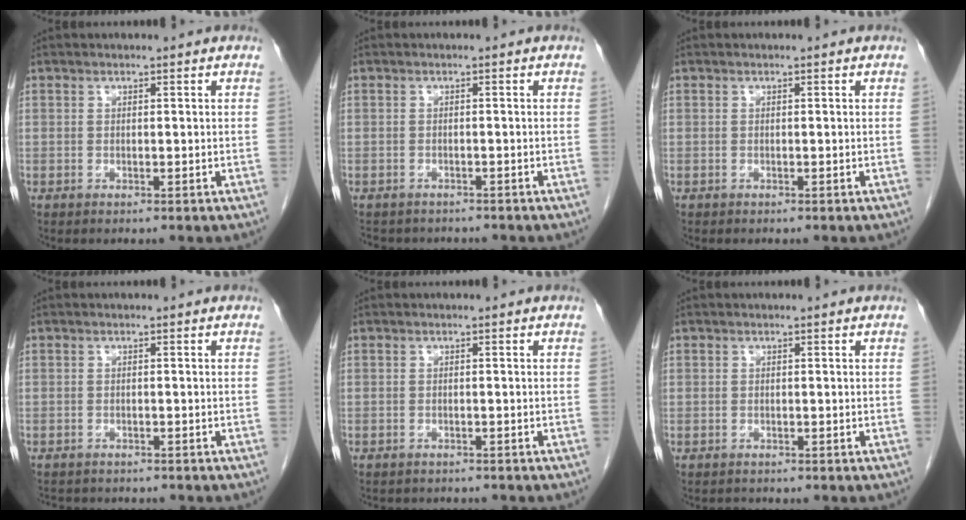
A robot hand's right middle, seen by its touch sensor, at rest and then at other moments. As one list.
[{"total": 5.8, "force": [-5.2, 2.2, 1.2], "torque": [-0.019, 0.001, -0.066]}, {"total": 0.0}, {"total": 5.3, "force": [-4.8, 1.8, 1.5], "torque": [-0.023, -0.002, -0.062]}, {"total": 3.5, "force": [-3.2, 1.2, 0.7], "torque": [-0.010, -0.002, -0.039]}, {"total": 0.7, "force": [-0.5, 0.4, -0.4], "torque": [-0.007, -0.002, -0.012]}]